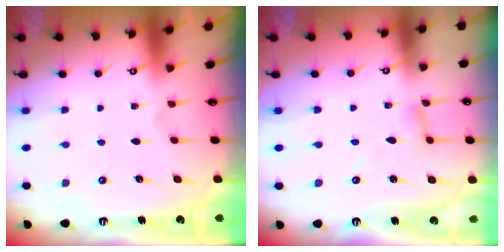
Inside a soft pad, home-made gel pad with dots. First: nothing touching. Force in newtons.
{"total": 2.8, "press": 2.8, "slide": 0.2}